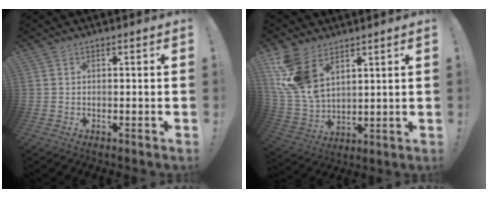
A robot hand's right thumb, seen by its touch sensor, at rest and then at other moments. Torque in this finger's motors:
{"motor_torque": [1.38, 2.63, 1.21, 0.85, 0.12]}